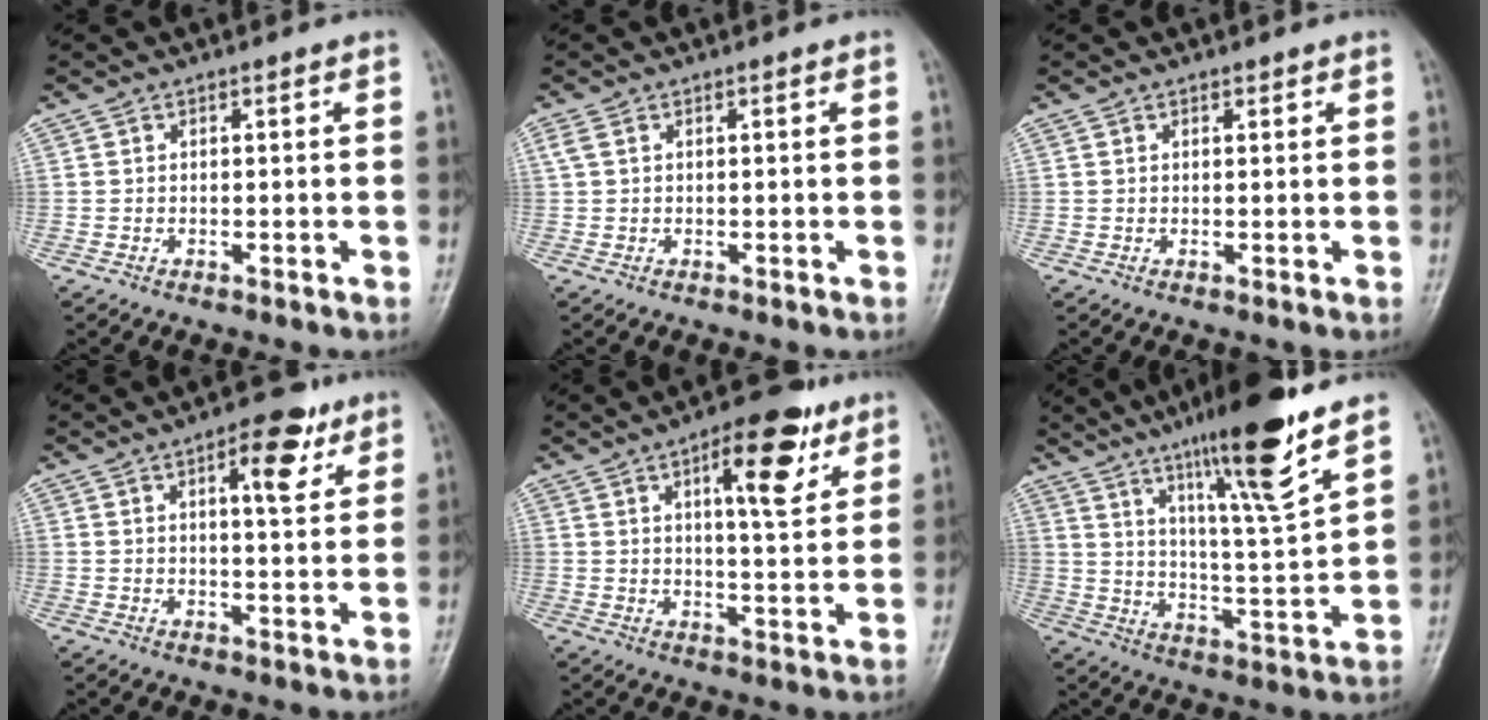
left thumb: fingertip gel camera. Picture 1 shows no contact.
{"total": 1.4, "force": [0.5, 0.8, 1.0], "torque": [-0.030, 0.012, 0.015]}
{"total": 0.7, "force": [0.5, 0.4, 0.2], "torque": [0.000, -0.004, 0.006]}
{"total": 7.9, "force": [3.9, 3.2, 6.2], "torque": [-0.067, -0.015, 0.049]}
{"total": 11.5, "force": [5.7, 4.2, 9.1], "torque": [-0.109, -0.023, 0.079]}
{"total": 17.6, "force": [11.5, 1.4, 13.3], "torque": [-0.207, -0.060, 0.191]}